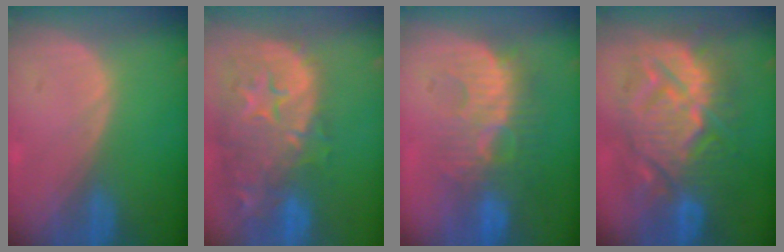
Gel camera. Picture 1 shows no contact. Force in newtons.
{"total": 15.1, "press": 12.1, "slide": 9.0}
{"total": 9.1, "press": 8.9, "slide": 1.8}
{"total": 13.7, "press": 13.7, "slide": 1.3}